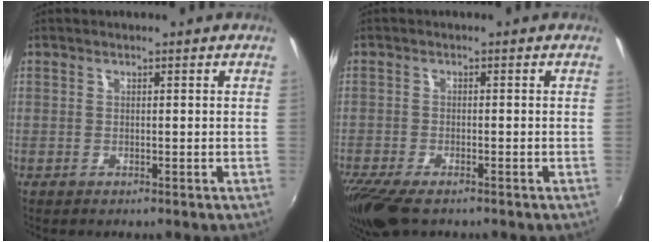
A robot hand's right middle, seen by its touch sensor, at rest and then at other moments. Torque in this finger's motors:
{"motor_torque": [0.95, -0.99, 0.15, 0.08]}